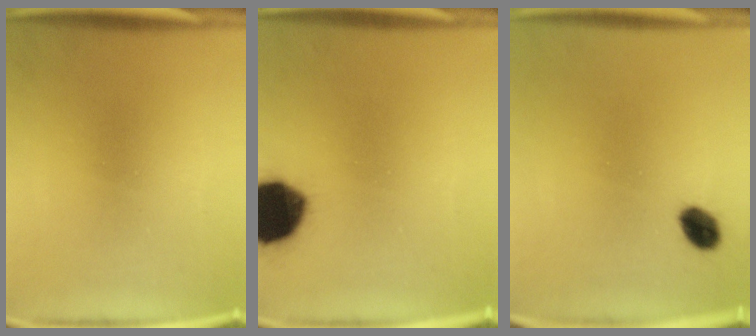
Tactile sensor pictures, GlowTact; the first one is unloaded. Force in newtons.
{"total": 18.0}
{"total": 4.5}